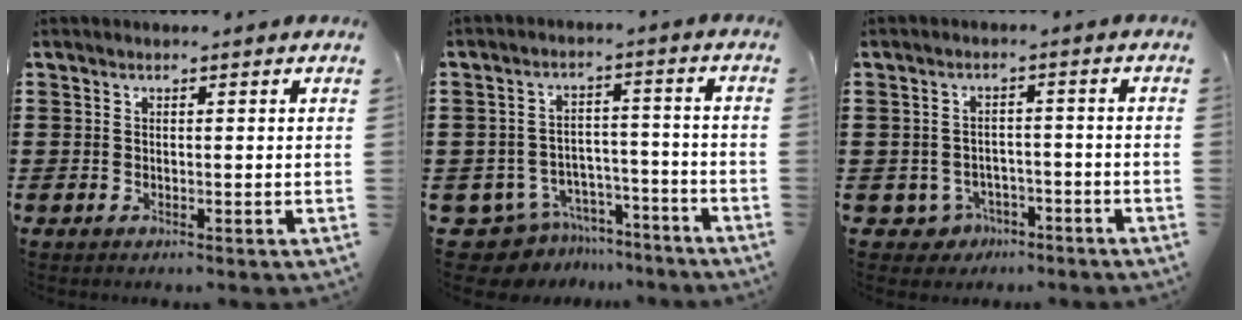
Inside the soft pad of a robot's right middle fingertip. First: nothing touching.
{"total": 7.9, "force": [-7.4, 2.6, 1.3], "torque": [-0.042, 0.020, -0.149]}
{"total": 3.2, "force": [-2.5, 1.9, 0.6], "torque": [-0.028, 0.000, -0.054]}